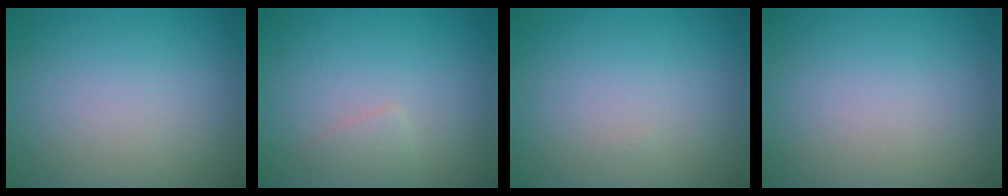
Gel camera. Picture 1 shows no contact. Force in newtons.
{"total": 1.0, "press": 1.0, "slide": 0.0}
{"total": 0.0}
{"total": 0.0}